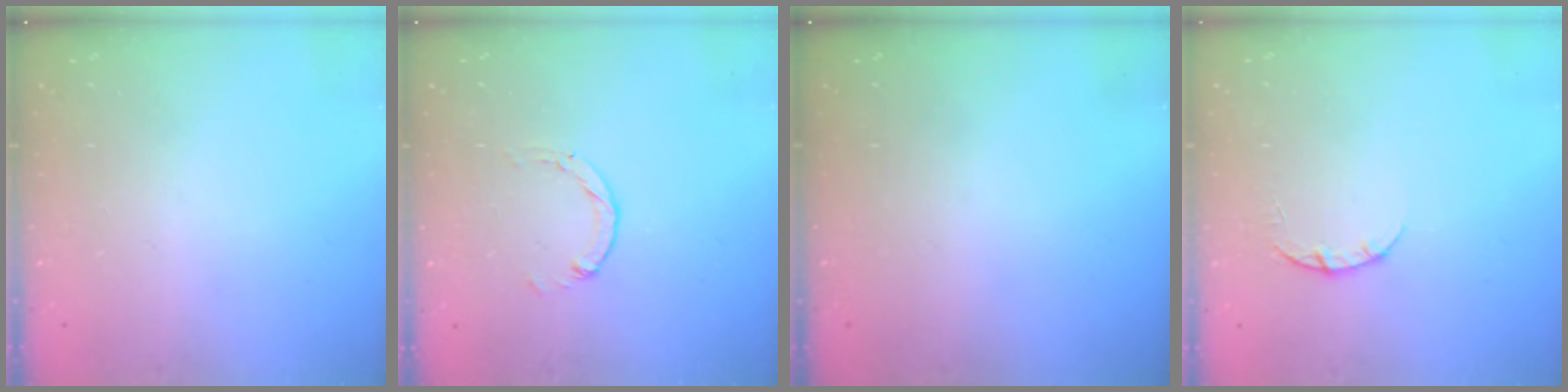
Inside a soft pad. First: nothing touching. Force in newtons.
{"total": 1.5, "press": 1.5, "slide": 0.2}
{"total": 0.0}
{"total": 2.3, "press": 2.3, "slide": 0.3}